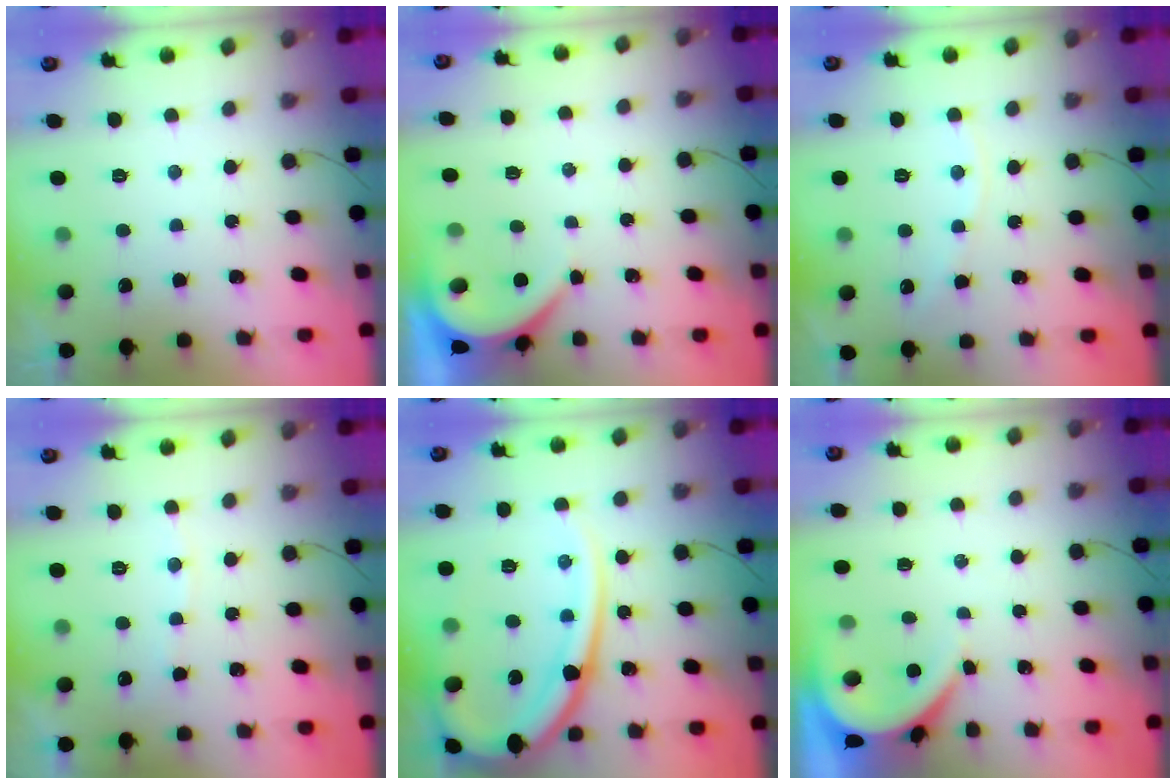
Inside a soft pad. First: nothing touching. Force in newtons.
{"total": 3.9, "press": 3.9, "slide": 0.5}
{"total": 5.9, "press": 5.9, "slide": 0.9}
{"total": 4.9, "press": 4.8, "slide": 0.7}
{"total": 19.4, "press": 19.3, "slide": 2.0}
{"total": 3.5, "press": 3.5, "slide": 0.4}